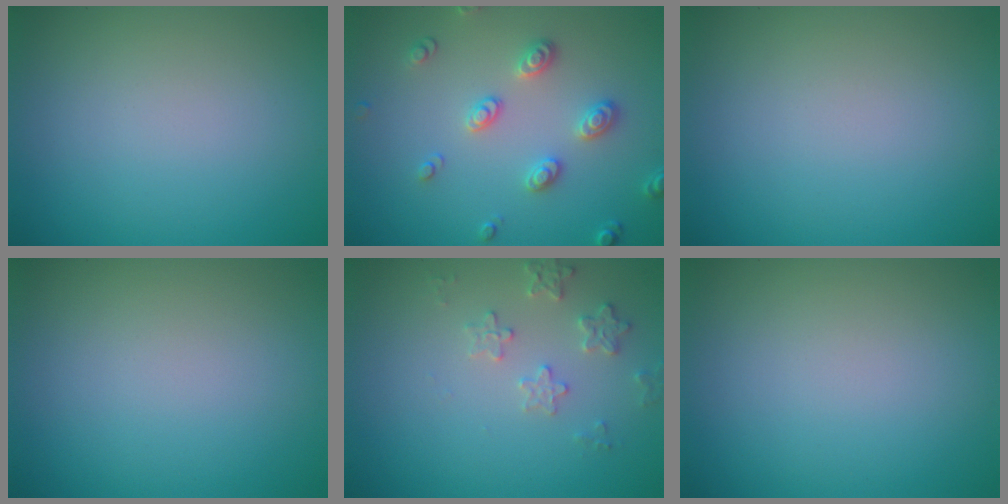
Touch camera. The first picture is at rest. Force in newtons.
{"total": 2.9, "press": 2.7, "slide": 1.1}
{"total": 0.0}
{"total": 0.0}
{"total": 2.2, "press": 2.1, "slide": 0.4}
{"total": 0.0}